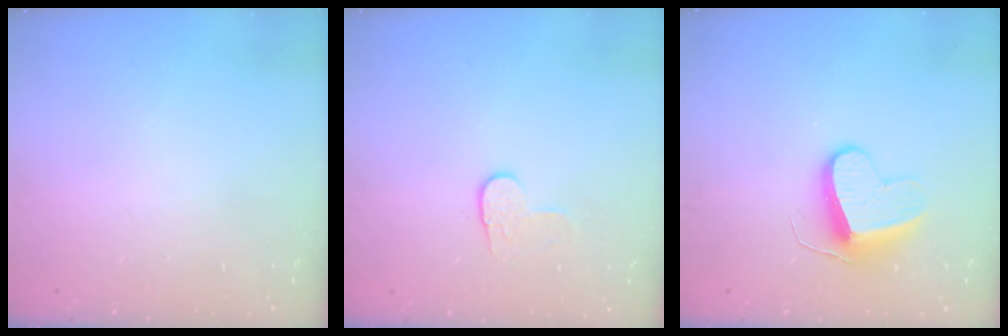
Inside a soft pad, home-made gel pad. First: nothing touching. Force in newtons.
{"total": 5.3, "press": 5.3, "slide": 0.5}
{"total": 9.5, "press": 9.5, "slide": 0.7}